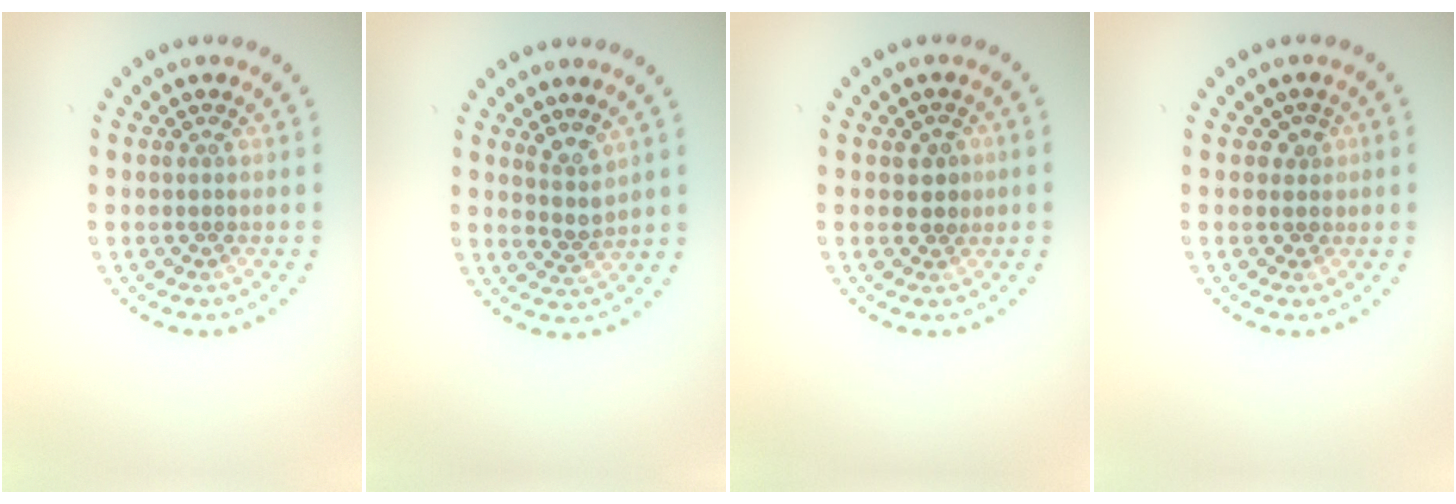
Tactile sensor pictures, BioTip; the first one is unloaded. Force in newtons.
{"total": 1.9, "press": 1.4, "slide": 1.3}
{"total": 1.9, "press": 1.8, "slide": 0.6}
{"total": 1.3, "press": 1.0, "slide": 0.8}